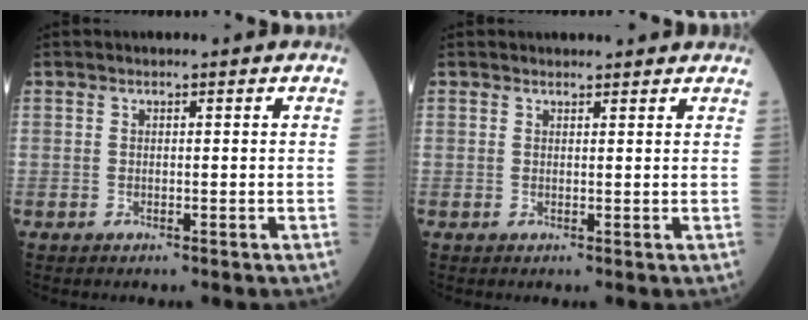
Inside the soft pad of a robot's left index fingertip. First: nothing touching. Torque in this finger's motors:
{"motor_torque": [0.05, -1.20, -0.48, -0.01]}